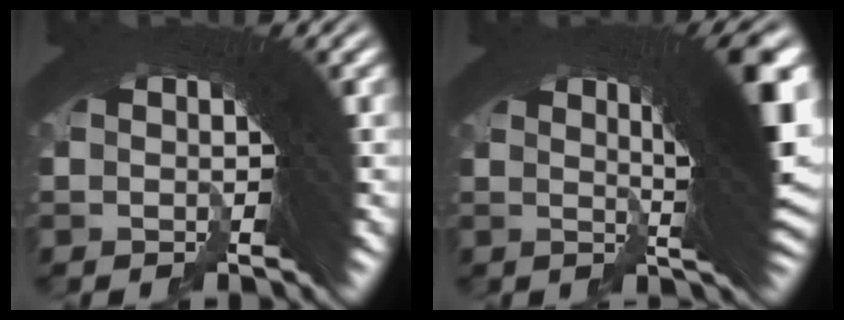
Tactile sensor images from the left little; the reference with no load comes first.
{"total": 9.7, "force": [2.5, 2.2, 9.1], "torque": [-0.111, 0.015, 0.031]}